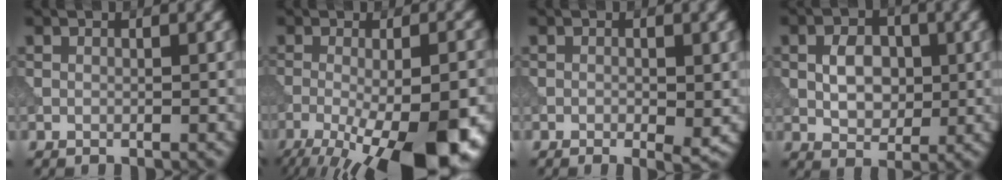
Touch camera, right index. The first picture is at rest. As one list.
[{"total": 14.7, "force": [-6.8, 5.0, 12.0], "torque": [-0.172, -0.026, -0.098]}, {"total": 2.0, "force": [-0.2, 0.7, 1.8], "torque": [-0.022, -0.009, -0.002]}, {"total": 3.7, "force": [0.0, 2.6, 2.7], "torque": [-0.044, -0.001, -0.003]}]